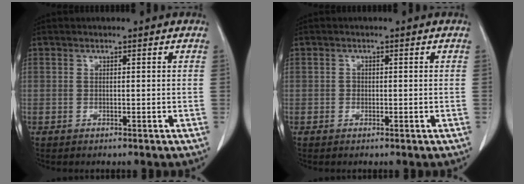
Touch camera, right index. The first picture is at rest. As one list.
[{"total": 0.7, "force": [-0.1, 0.6, 0.2], "torque": [0.002, 0.003, -0.004]}]